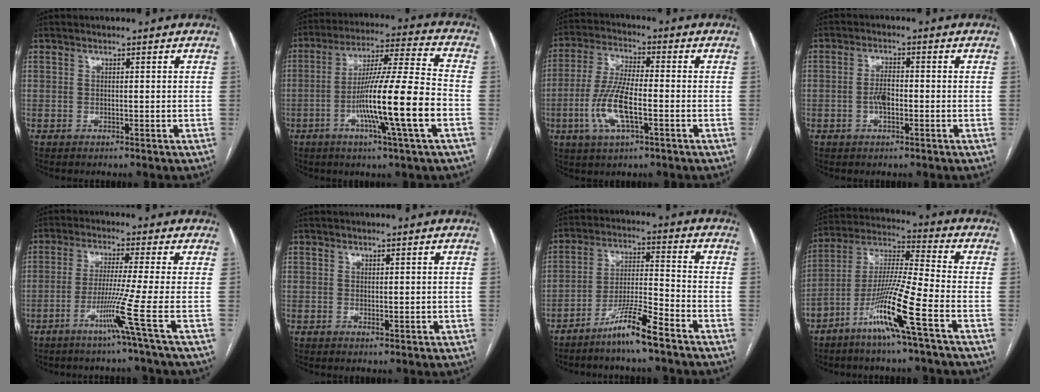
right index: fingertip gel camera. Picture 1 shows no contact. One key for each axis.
{"total": 15.9, "fx": -4.6, "fy": -0.9, "fz": 15.2, "tx": -0.267, "ty": -0.005, "tz": -0.083}
{"total": 10.2, "fx": -3.0, "fy": 2.5, "fz": 9.4, "tx": -0.203, "ty": -0.002, "tz": -0.057}
{"total": 3.1, "fx": -0.7, "fy": 1.2, "fz": 2.8, "tx": -0.055, "ty": 0.004, "tz": -0.011}
{"total": 7.5, "fx": -3.4, "fy": -3.3, "fz": 5.8, "tx": -0.110, "ty": -0.018, "tz": -0.067}
{"total": 1.0, "fx": 0.1, "fy": 0.5, "fz": 0.8, "tx": -0.011, "ty": -0.003, "tz": 0.006}
{"total": 8.5, "fx": -6.2, "fy": -0.1, "fz": 5.9, "tx": -0.110, "ty": -0.014, "tz": -0.120}
{"total": 12.8, "fx": -6.4, "fy": -0.7, "fz": 11.0, "tx": -0.217, "ty": -0.009, "tz": -0.128}